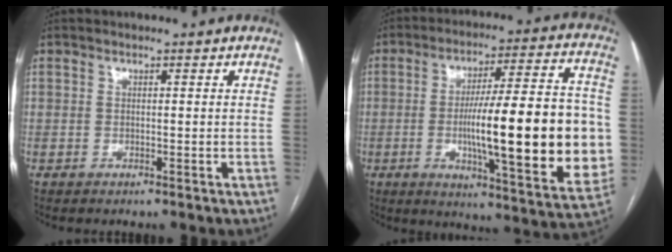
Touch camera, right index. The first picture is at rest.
{"total": 23.7, "force": [-2.7, 3.8, 23.2], "torque": [-0.299, 0.012, -0.031]}